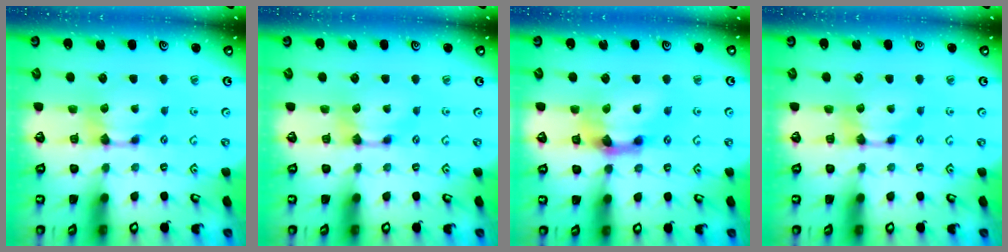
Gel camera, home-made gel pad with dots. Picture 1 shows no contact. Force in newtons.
{"total": 0.0}
{"total": 5.0, "press": 4.4, "slide": 2.3}
{"total": 0.0}